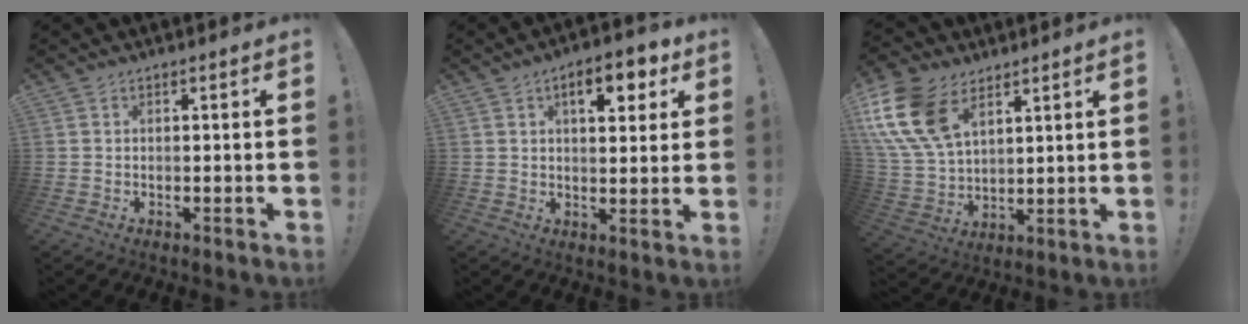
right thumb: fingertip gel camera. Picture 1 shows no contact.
{"total": 9.4, "force": [4.4, 4.3, 7.2], "torque": [-0.081, -0.011, 0.066]}
{"total": 18.4, "force": [8.9, 11.4, 11.4], "torque": [-0.251, -0.041, 0.167]}